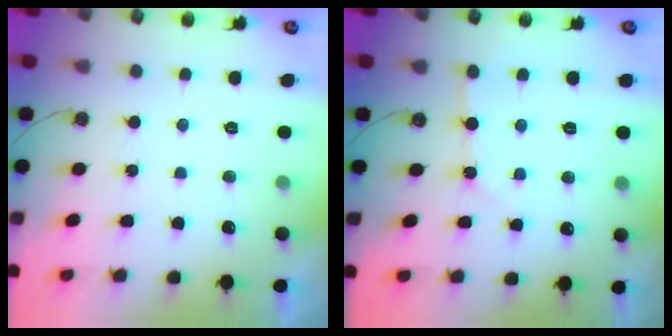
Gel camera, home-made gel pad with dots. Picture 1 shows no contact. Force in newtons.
{"total": 3.4, "press": 3.4, "slide": 0.3}